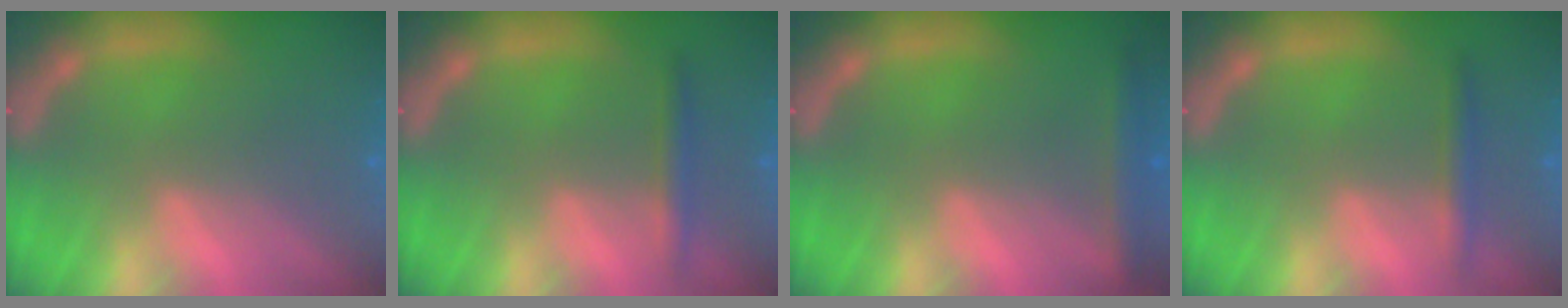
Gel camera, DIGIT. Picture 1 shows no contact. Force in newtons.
{"total": 1.9}
{"total": 2.4}
{"total": 1.9}